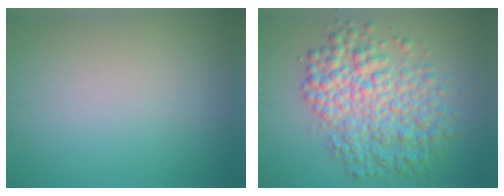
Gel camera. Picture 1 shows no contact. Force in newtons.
{"total": 7.2, "press": 7.2, "slide": 0.1}